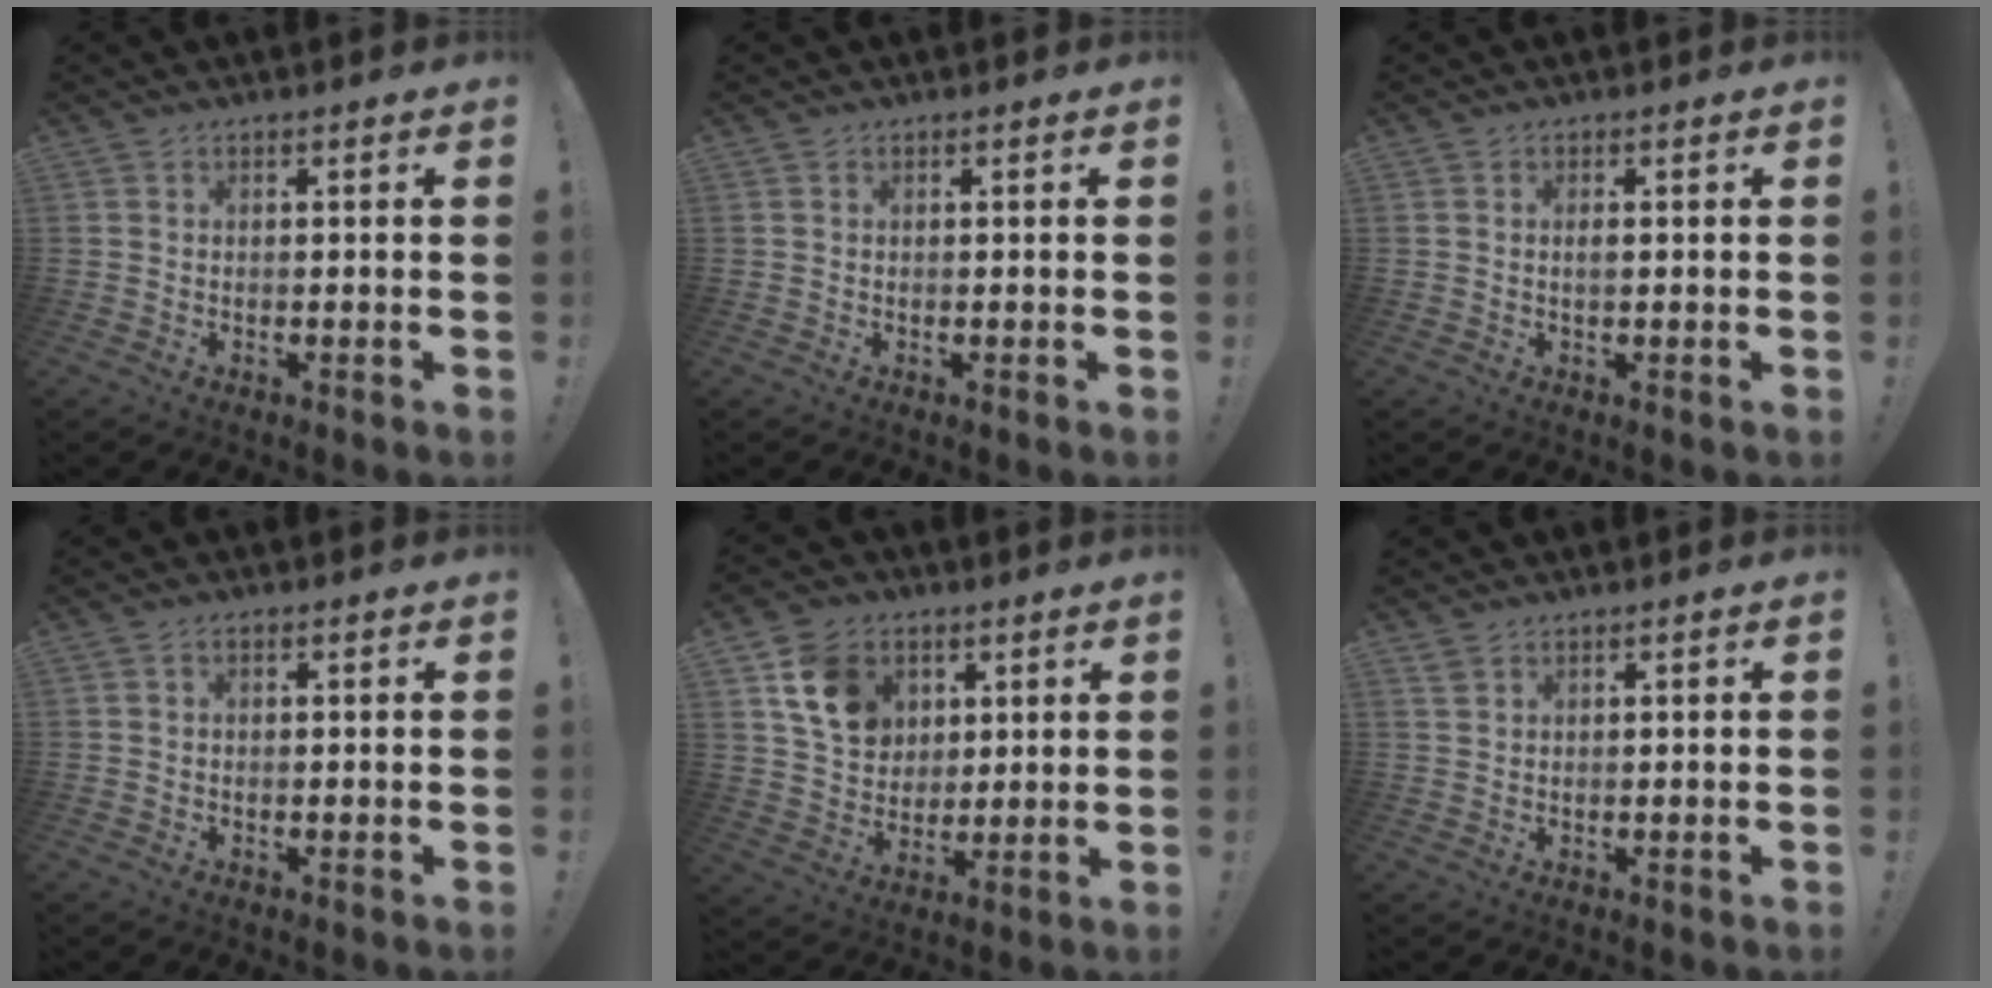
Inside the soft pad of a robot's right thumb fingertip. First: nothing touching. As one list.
[{"total": 0.0}, {"total": 0.9, "force": [-0.1, 0.3, 0.8], "torque": [-0.013, 0.001, -0.004]}, {"total": 1.2, "force": [0.2, 0.9, 0.7], "torque": [-0.008, 0.002, 0.003]}, {"total": 12.9, "force": [5.6, 10.2, 5.5], "torque": [-0.090, -0.013, 0.116]}, {"total": 0.9, "force": [0.6, 0.4, 0.6], "torque": [-0.020, 0.004, 0.013]}]